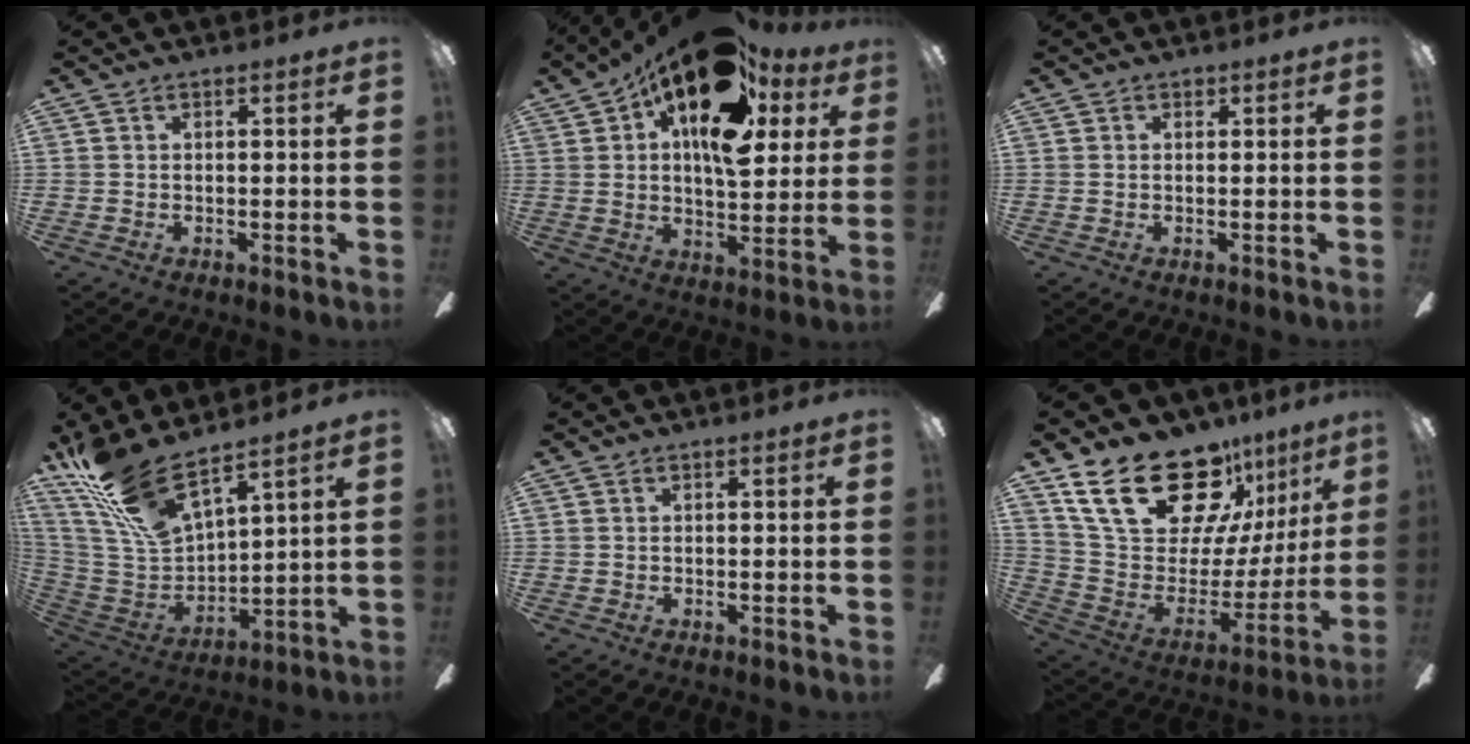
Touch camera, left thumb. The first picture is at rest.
{"total": 21.4, "force": [10.7, 10.8, 15.1], "torque": [-0.225, -0.044, 0.182]}
{"total": 0.7, "force": [0.4, 0.5, 0.2], "torque": [-0.004, 0.003, 0.007]}
{"total": 18.7, "force": [13.9, 5.8, 11.0], "torque": [-0.253, -0.088, 0.248]}
{"total": 0.0}
{"total": 27.0, "force": [18.1, 12.8, 15.4], "torque": [-0.265, -0.118, 0.339]}